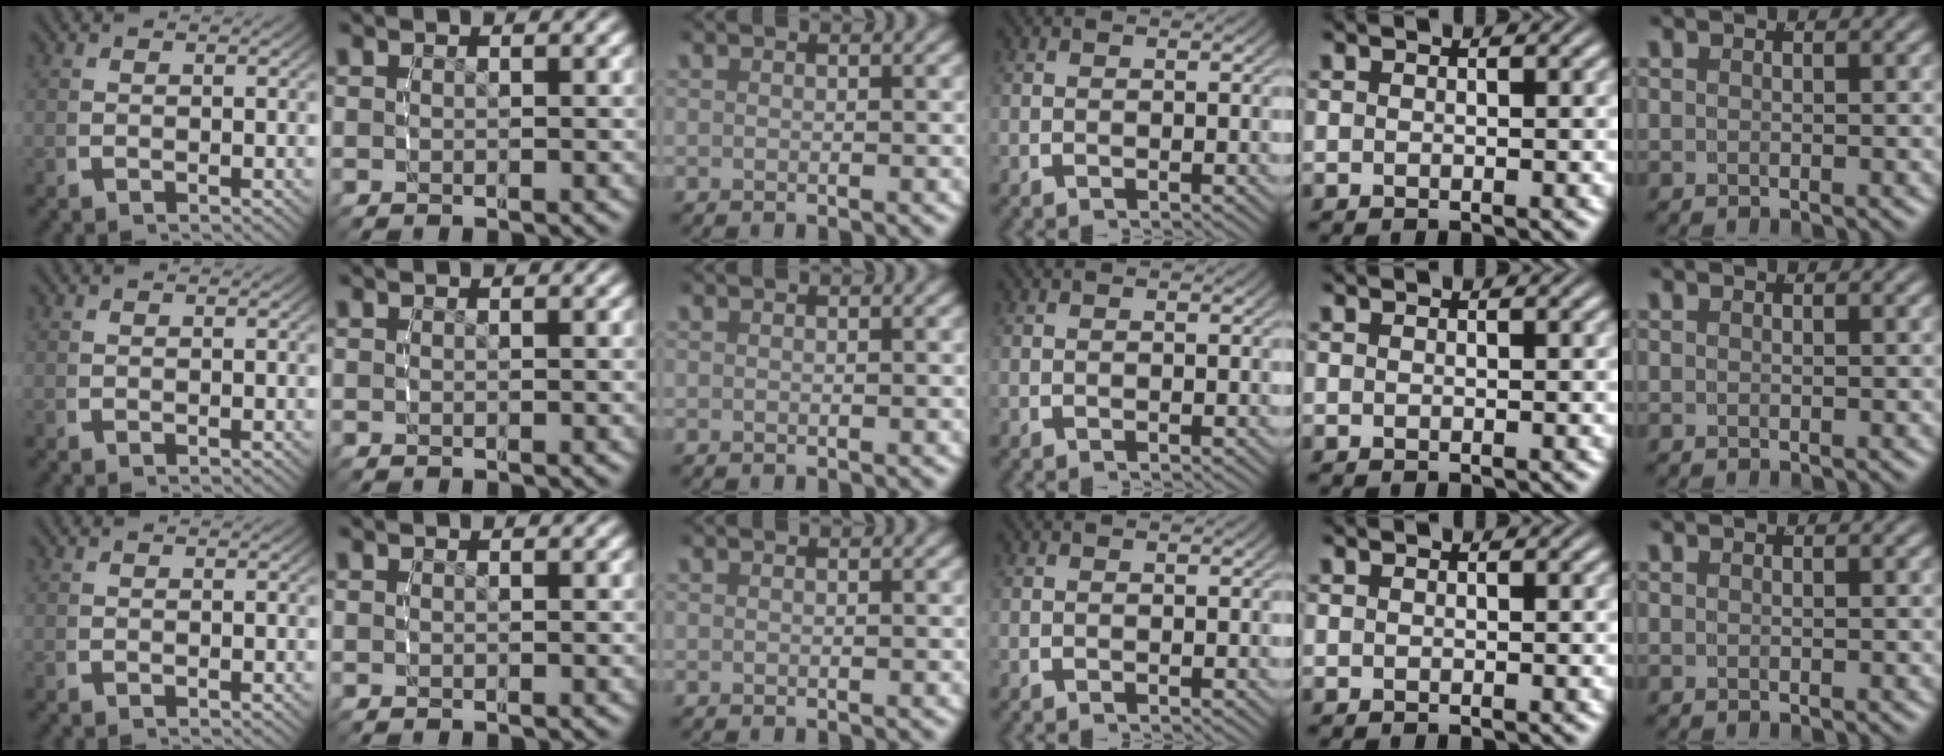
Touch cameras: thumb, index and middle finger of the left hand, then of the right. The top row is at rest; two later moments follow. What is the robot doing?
{"motion": "reach", "object": "jacket"}